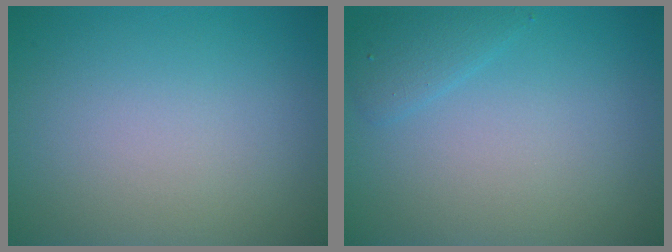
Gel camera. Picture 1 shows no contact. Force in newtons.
{"total": 1.4, "press": 1.4, "slide": 0.1}